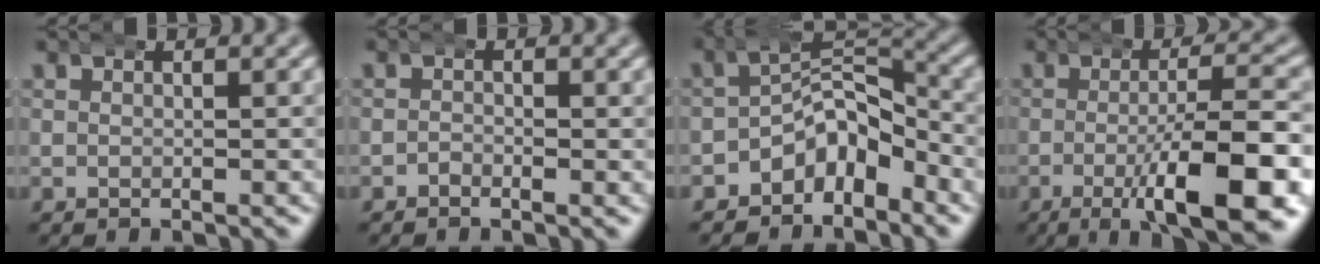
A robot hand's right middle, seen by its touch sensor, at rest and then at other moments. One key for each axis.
{"total": 0.7, "fx": -0.7, "fy": 0.2, "fz": -0.1, "tx": 0.008, "ty": -0.004, "tz": -0.014}
{"total": 6.4, "fx": -2.6, "fy": 4.2, "fz": 4.0, "tx": -0.040, "ty": 0.003, "tz": -0.052}
{"total": 9.1, "fx": -3.2, "fy": 1.9, "fz": 8.3, "tx": -0.115, "ty": -0.005, "tz": -0.045}